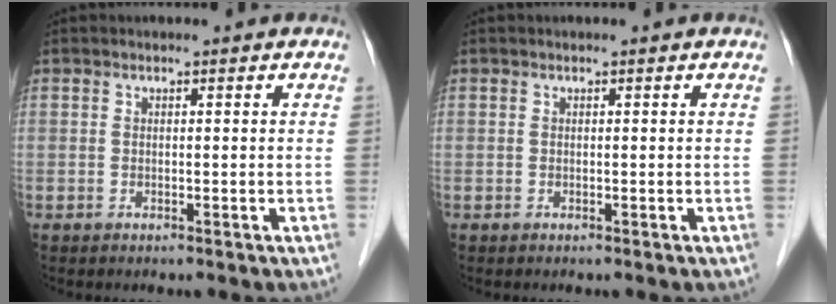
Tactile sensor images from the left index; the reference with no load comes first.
{"total": 0.0}